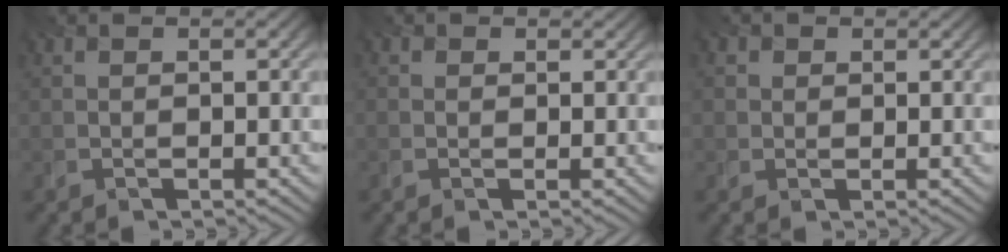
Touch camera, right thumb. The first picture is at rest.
{"total": 0.6, "force": [0.2, 0.6, -0.1], "torque": [0.004, -0.004, 0.000]}
{"total": 1.9, "force": [0.8, 1.7, 0.2], "torque": [-0.006, -0.002, 0.007]}